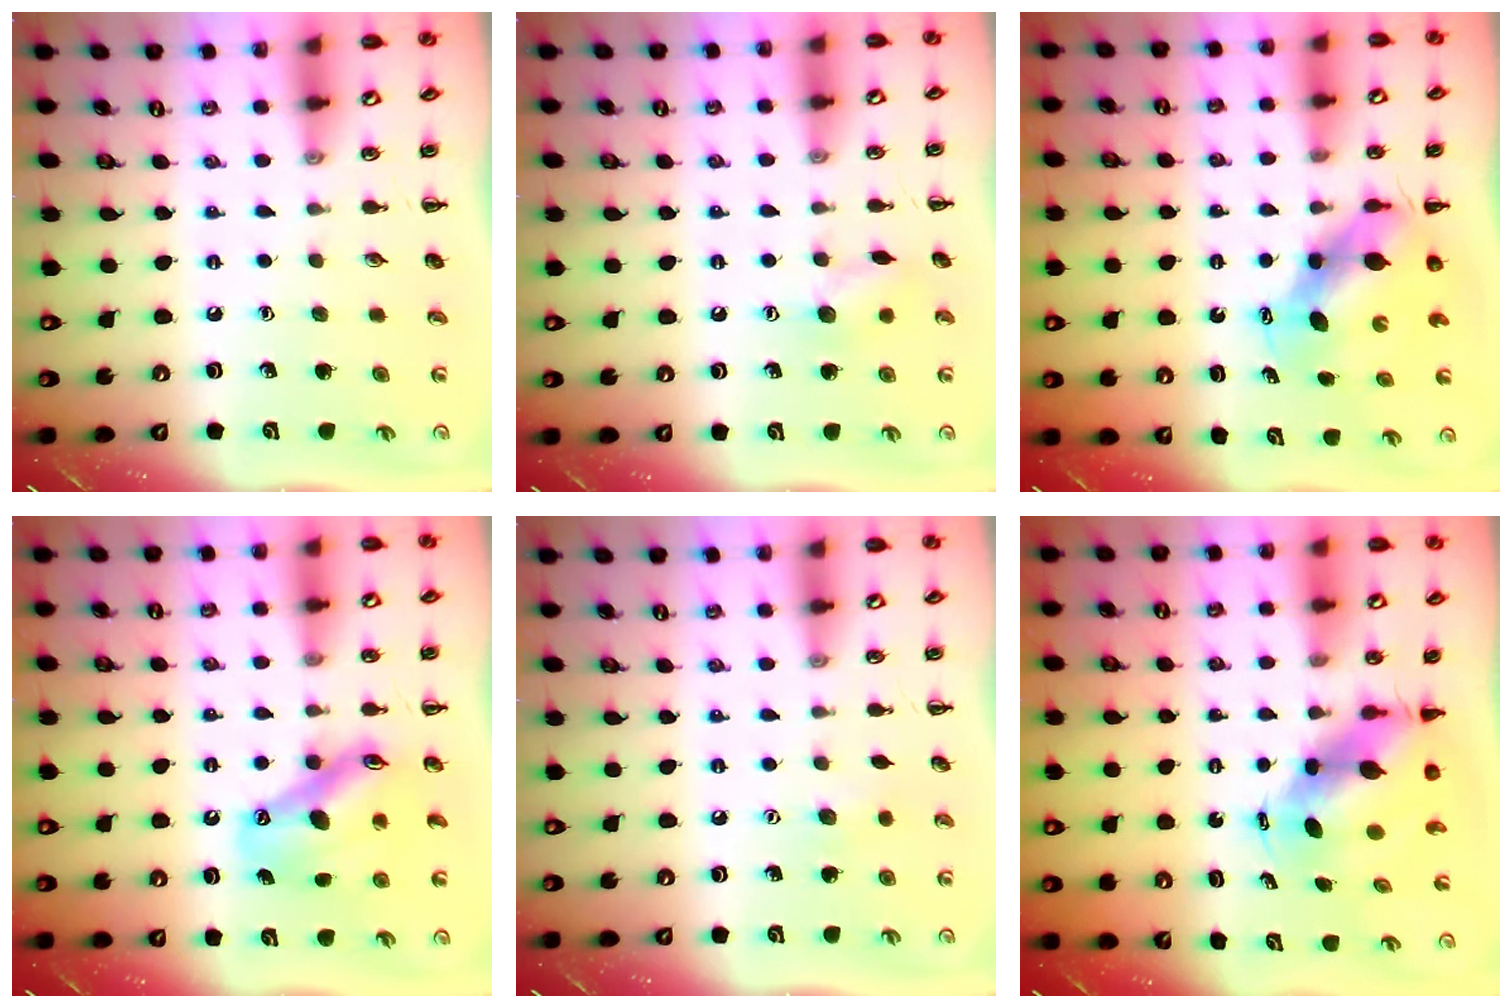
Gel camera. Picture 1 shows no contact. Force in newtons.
{"total": 7.0, "press": 7.0, "slide": 0.7}
{"total": 6.4, "press": 6.2, "slide": 1.5}
{"total": 11.7, "press": 11.2, "slide": 3.4}
{"total": 3.0, "press": 2.9, "slide": 0.6}
{"total": 5.8, "press": 5.6, "slide": 1.4}